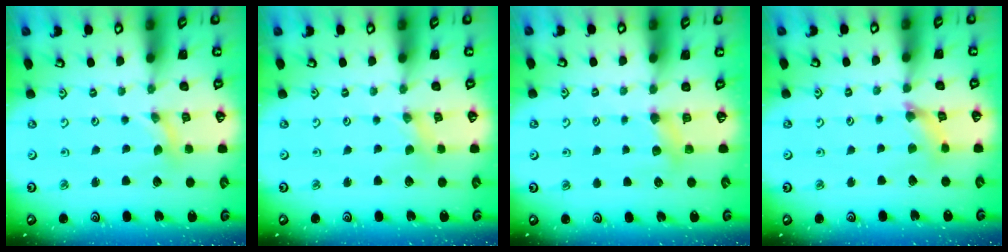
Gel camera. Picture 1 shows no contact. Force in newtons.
{"total": 0.0}
{"total": 4.1, "press": 4.0, "slide": 0.9}
{"total": 4.7, "press": 4.6, "slide": 0.6}